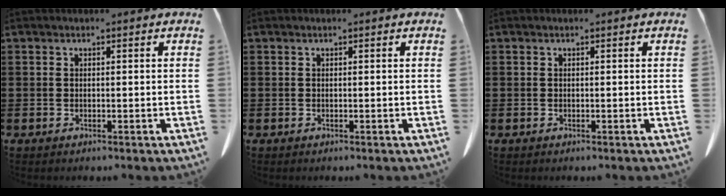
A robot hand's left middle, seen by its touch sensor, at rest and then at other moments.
{"total": 0.0}
{"total": 0.0}